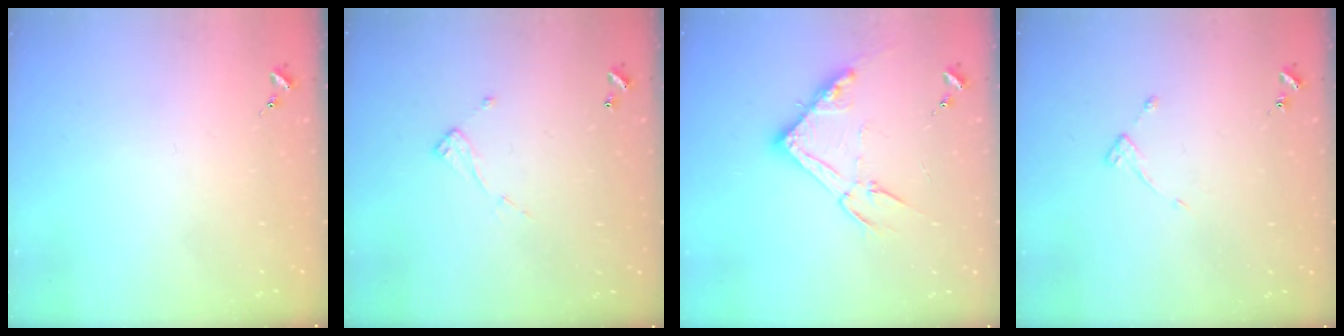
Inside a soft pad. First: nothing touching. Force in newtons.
{"total": 6.9, "press": 6.9, "slide": 0.3}
{"total": 14.8, "press": 14.8, "slide": 0.4}
{"total": 3.6, "press": 3.6, "slide": 0.5}